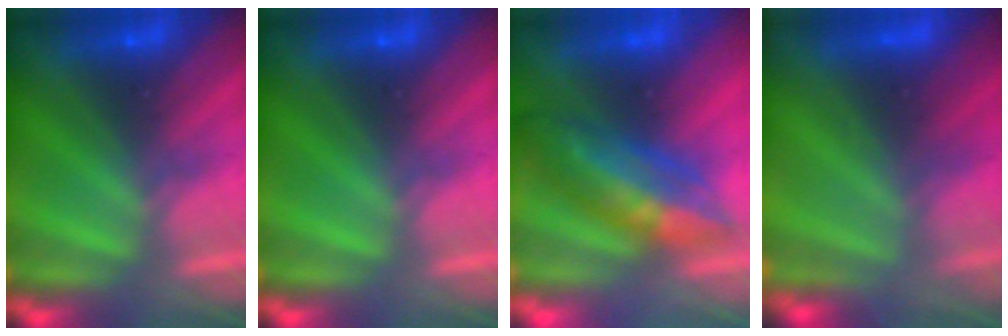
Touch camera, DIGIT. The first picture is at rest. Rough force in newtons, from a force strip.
{"total": 0.0}
{"total": 3.6}
{"total": 6.1}